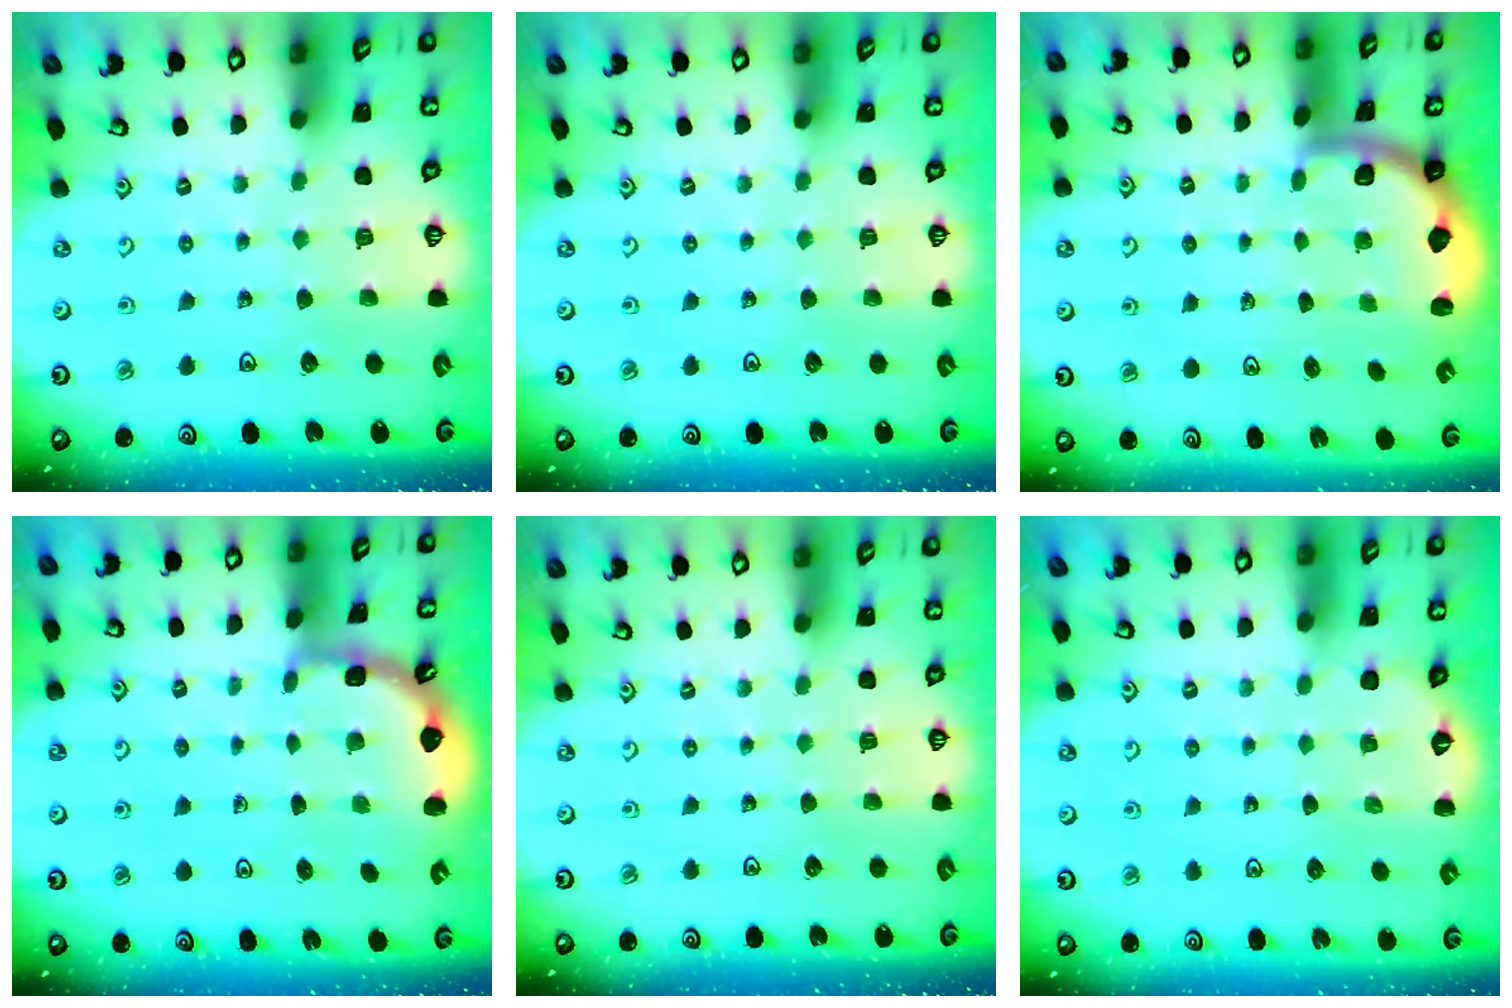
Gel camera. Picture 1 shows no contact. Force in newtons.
{"total": 0.0}
{"total": 2.0, "press": 2.0, "slide": 0.5}
{"total": 1.9, "press": 1.9, "slide": 0.2}
{"total": 0.0}
{"total": 1.9, "press": 0.5, "slide": 1.9}